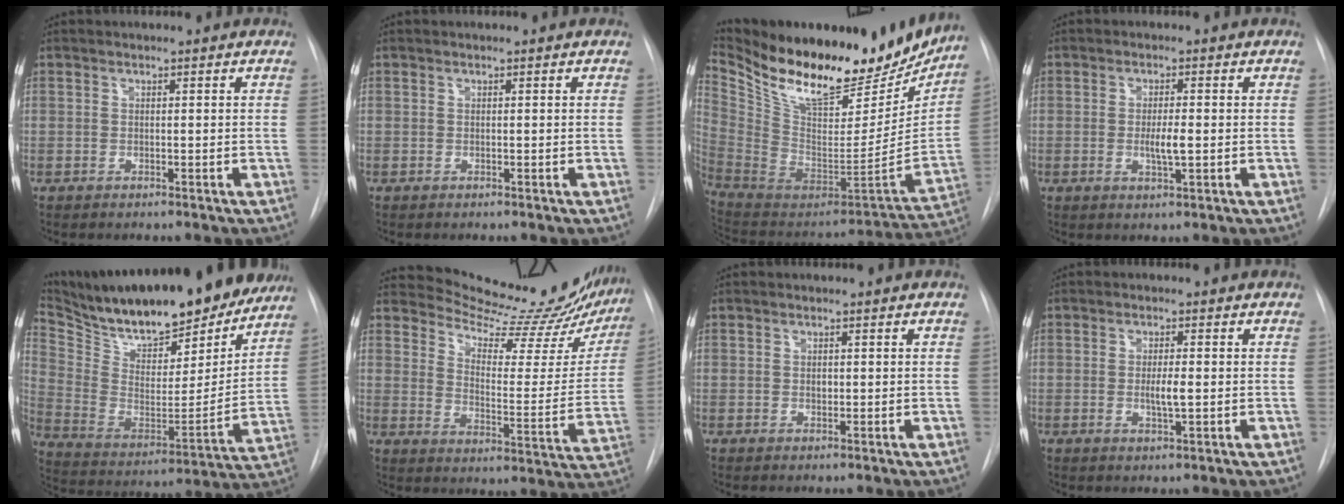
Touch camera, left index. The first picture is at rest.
{"total": 0.0}
{"total": 28.7, "force": [22.6, 10.3, 14.5], "torque": [-0.255, -0.011, 0.352]}
{"total": 3.1, "force": [-0.3, 0.5, 3.1], "torque": [-0.057, -0.004, -0.003]}
{"total": 28.6, "force": [24.1, 8.1, 13.1], "torque": [-0.238, -0.018, 0.357]}
{"total": 22.1, "force": [21.2, 3.5, 5.2], "torque": [-0.072, -0.094, 0.266]}
{"total": 0.7, "force": [0.2, 0.5, 0.4], "torque": [-0.005, -0.001, 0.003]}
{"total": 2.8, "force": [-0.2, 0.5, 2.8], "torque": [-0.053, -0.004, -0.002]}